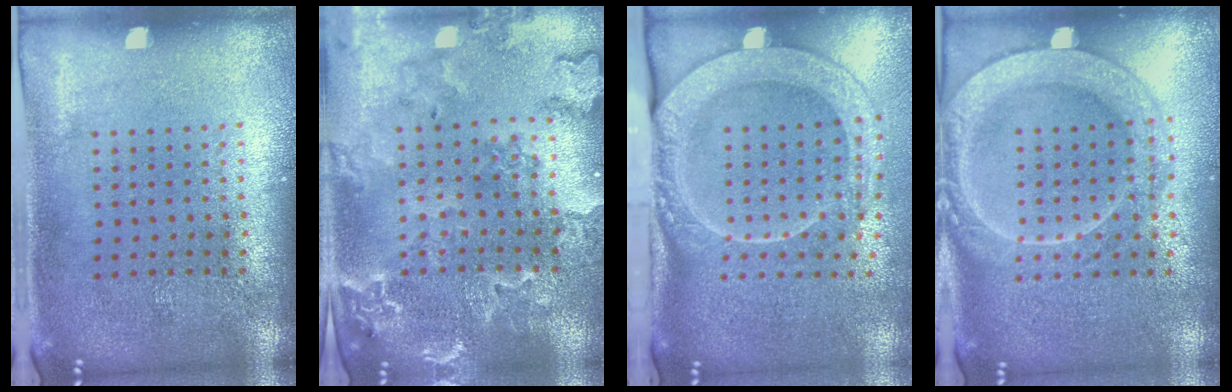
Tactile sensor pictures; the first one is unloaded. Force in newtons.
{"total": 1.9, "press": 1.9, "slide": 0.3}
{"total": 2.7, "press": 2.1, "slide": 1.6}
{"total": 2.0, "press": 1.9, "slide": 0.3}